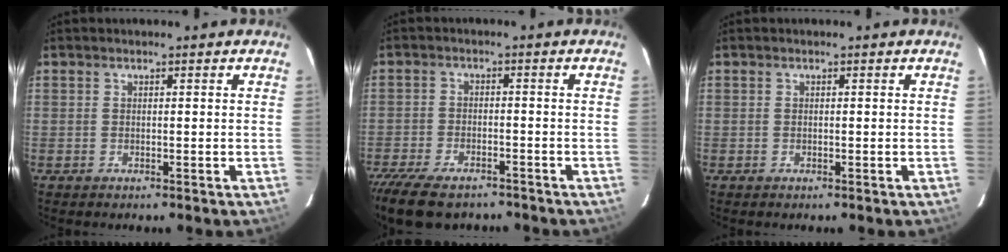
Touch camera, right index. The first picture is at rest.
{"total": 12.6, "force": [-10.0, 5.1, 5.8], "torque": [-0.146, -0.028, -0.167]}
{"total": 0.0}